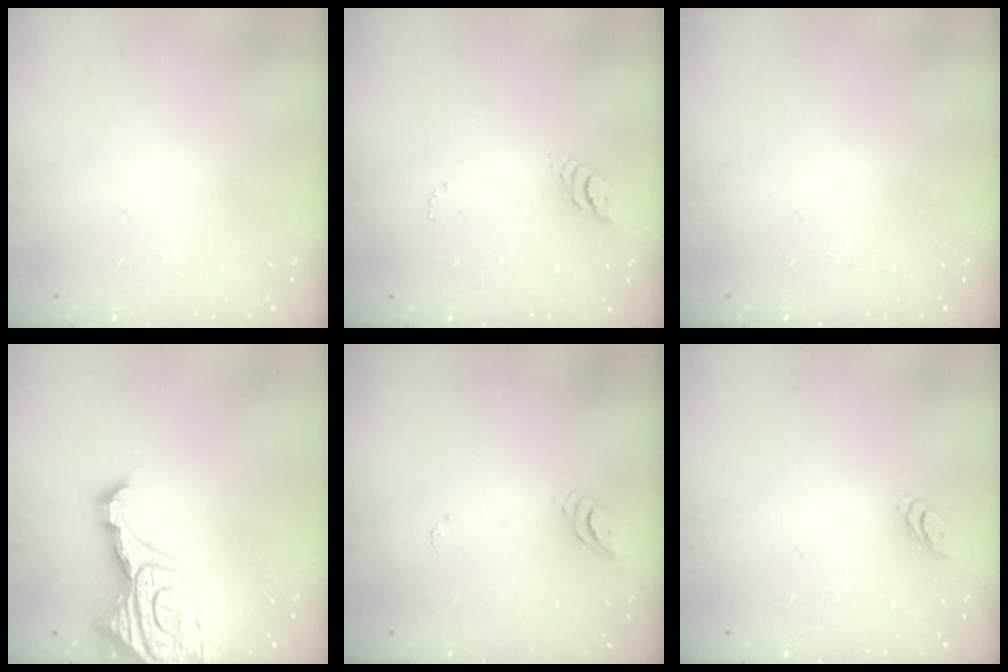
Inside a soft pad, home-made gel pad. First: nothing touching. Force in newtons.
{"total": 3.8, "press": 3.8, "slide": 0.4}
{"total": 2.2, "press": 2.2, "slide": 0.2}
{"total": 20.6, "press": 20.4, "slide": 2.4}
{"total": 3.8, "press": 3.7, "slide": 0.3}
{"total": 3.3, "press": 3.3, "slide": 0.3}